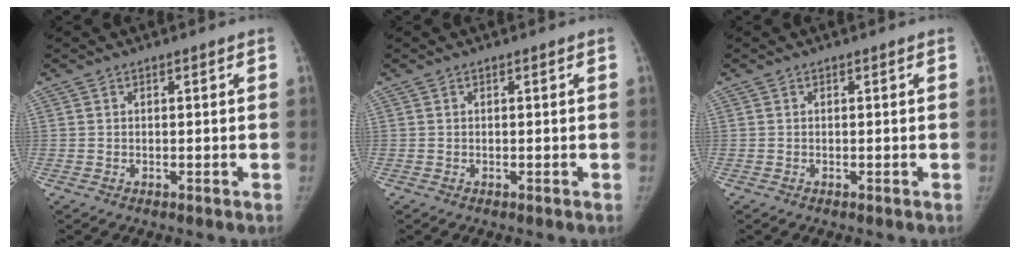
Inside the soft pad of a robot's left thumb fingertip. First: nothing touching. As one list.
[{"total": 0.0}, {"total": 0.0}]